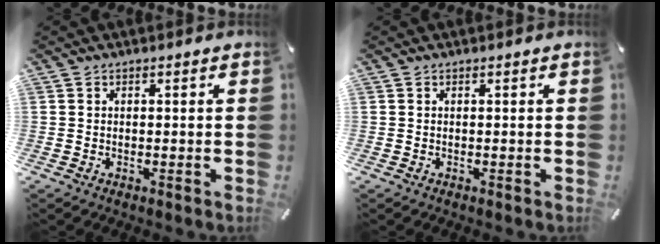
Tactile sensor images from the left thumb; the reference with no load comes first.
{"total": 0.0}